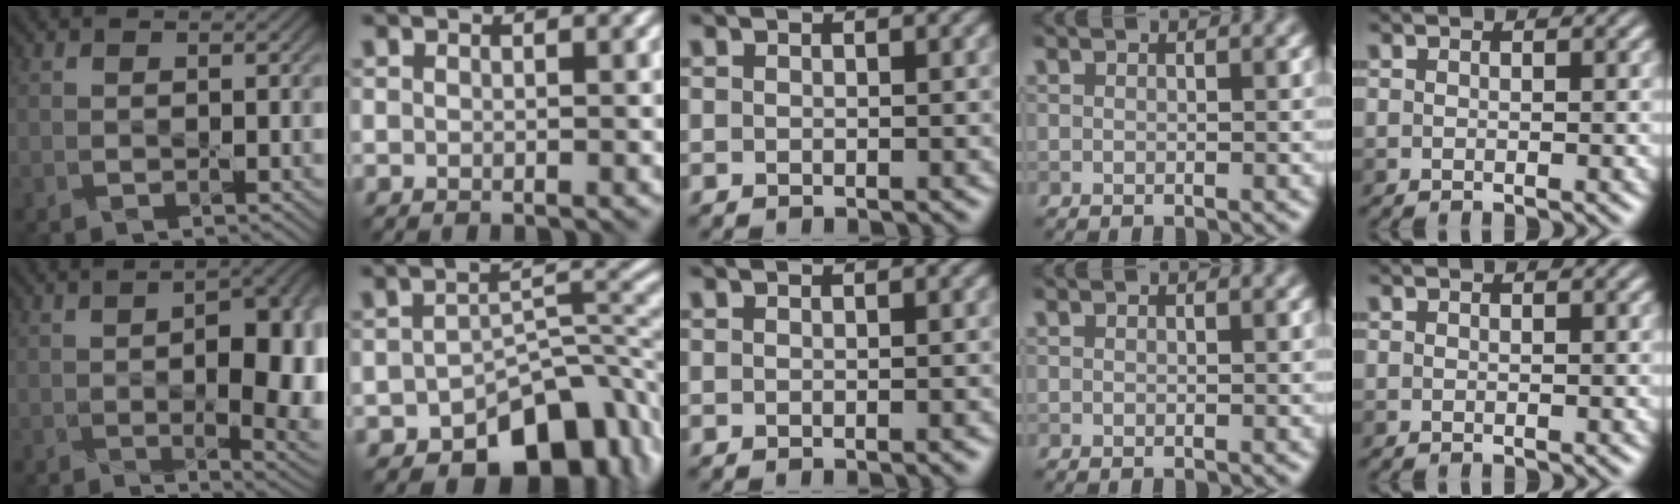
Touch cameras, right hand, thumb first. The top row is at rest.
{"thumb": {"total": 13.2, "force": [-0.4, 6.1, 11.6], "torque": [-0.154, -0.014, 0.011]}, "index": {"total": 9.6, "force": [-6.4, 4.9, 5.1], "torque": [-0.046, -0.006, -0.109]}, "middle": {"total": 0.6, "force": [-0.3, 0.1, 0.5], "torque": [-0.007, 0.001, 0.000]}}